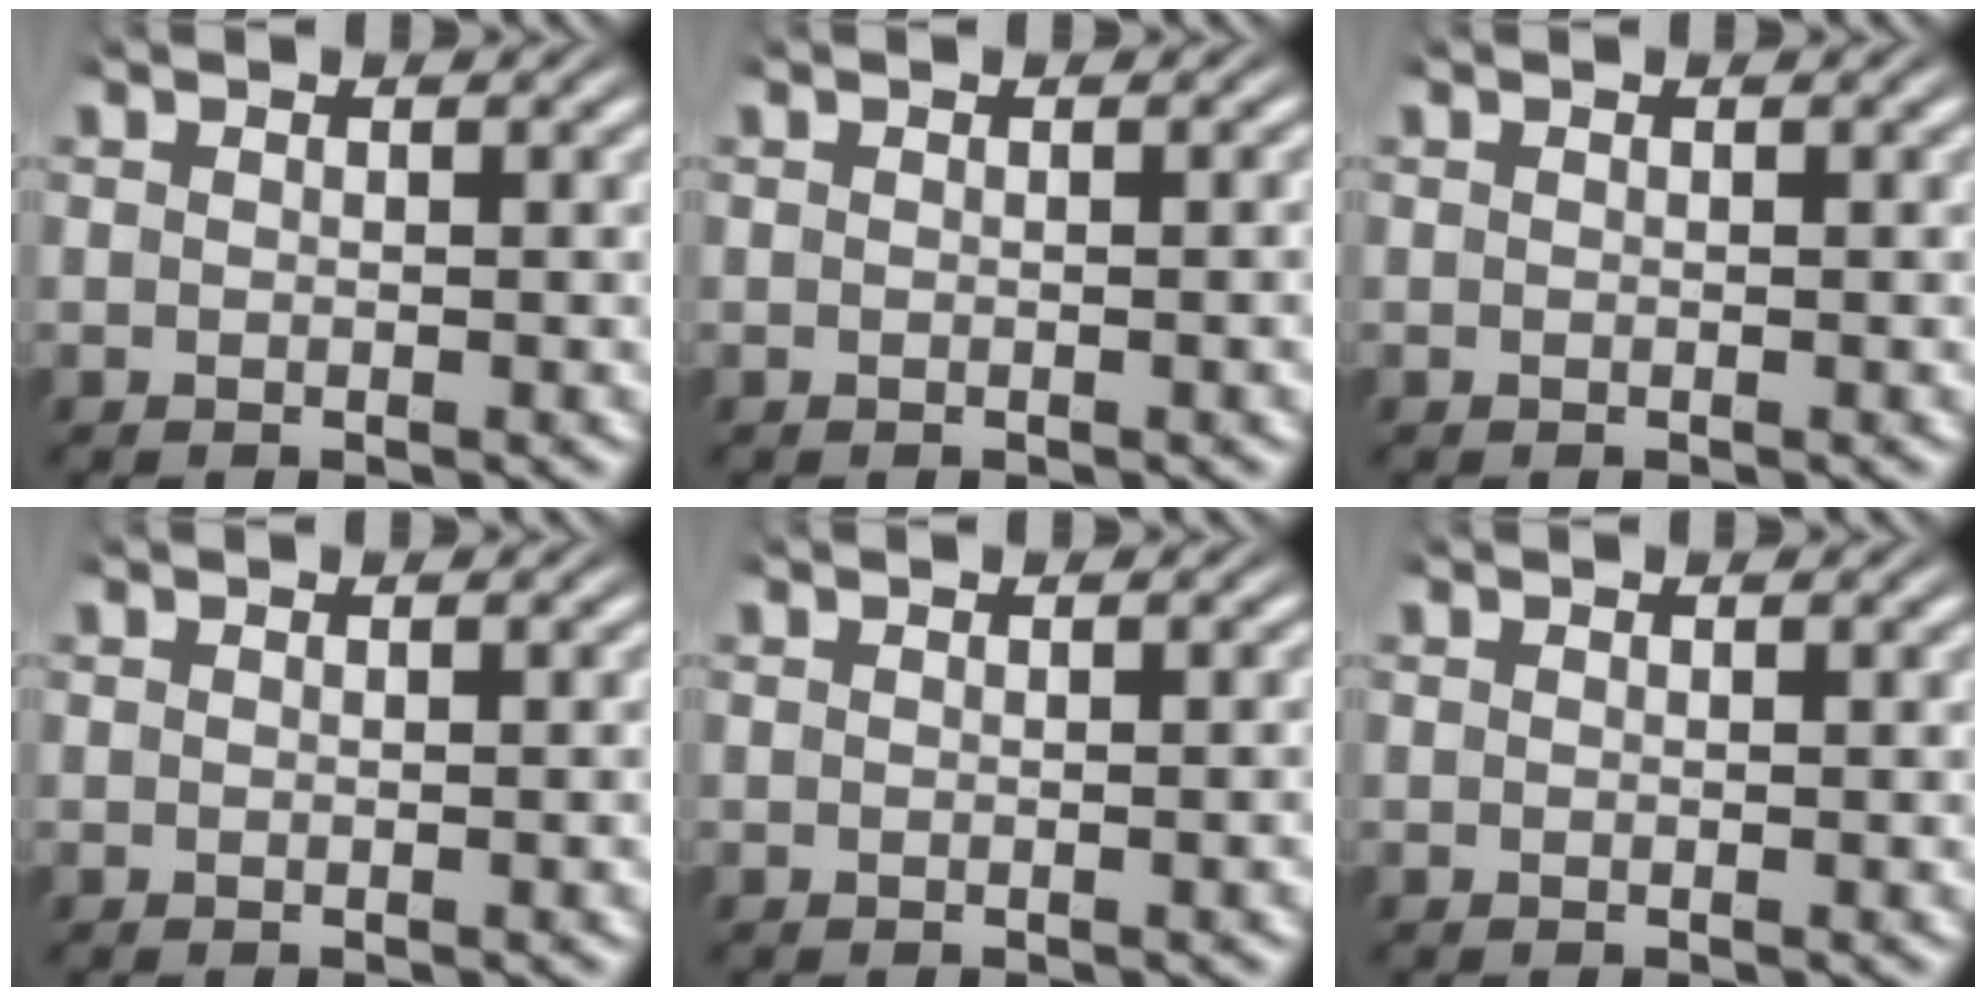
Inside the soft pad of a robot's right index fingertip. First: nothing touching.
{"total": 0.0}
{"total": 0.0}
{"total": 0.0}
{"total": 0.0}
{"total": 0.0}